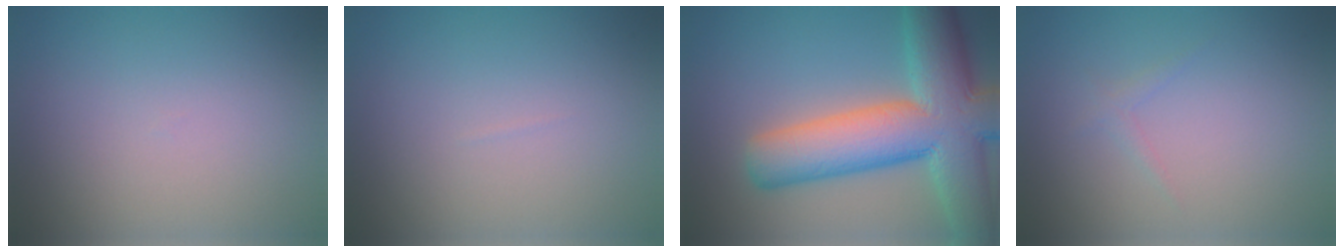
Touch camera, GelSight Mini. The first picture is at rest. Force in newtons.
{"total": 0.0}
{"total": 13.0, "press": 13.0, "slide": 1.0}
{"total": 0.7, "press": 0.7, "slide": 0.0}